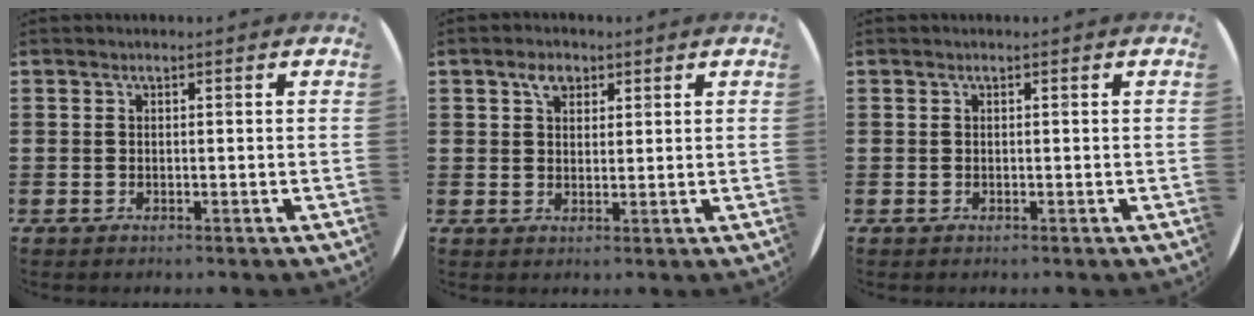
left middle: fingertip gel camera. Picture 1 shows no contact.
{"total": 2.9, "force": [1.9, 1.7, 1.4], "torque": [-0.014, 0.000, 0.032]}
{"total": 0.0}